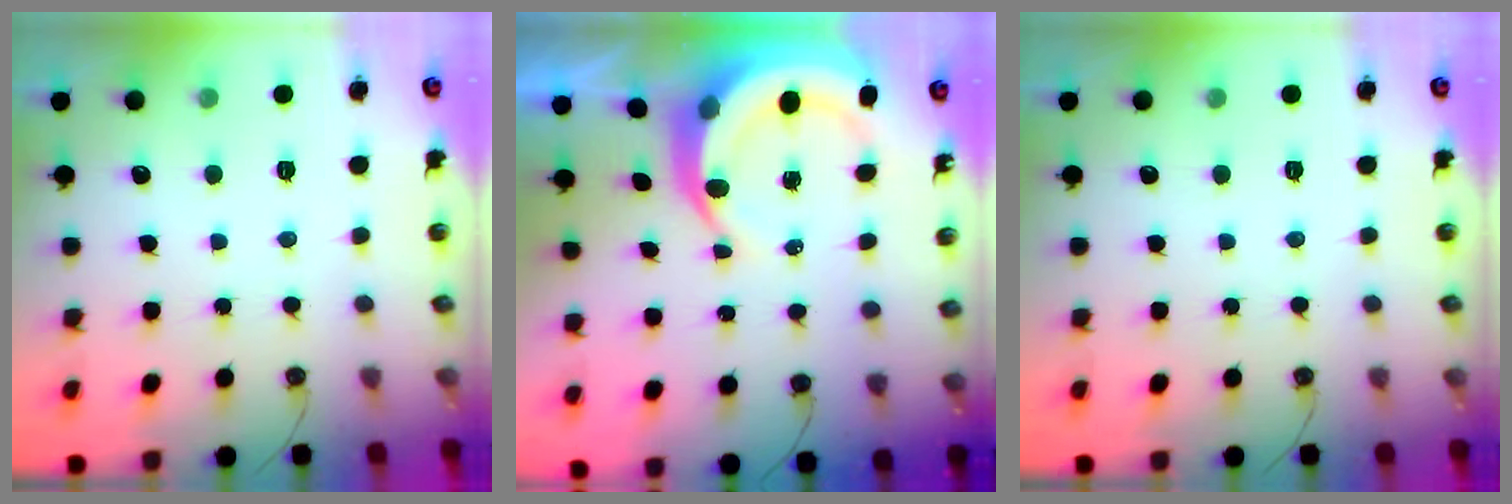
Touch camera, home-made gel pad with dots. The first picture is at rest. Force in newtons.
{"total": 8.7, "press": 8.6, "slide": 1.3}
{"total": 0.0}